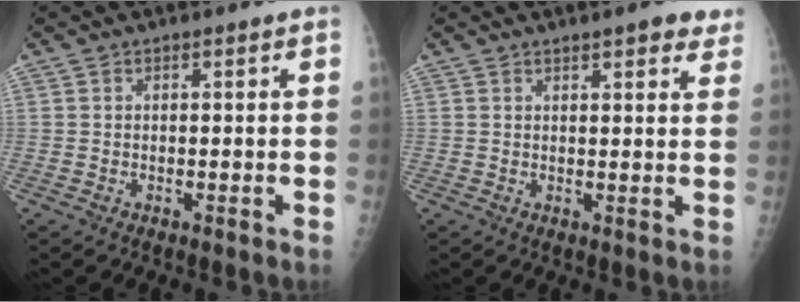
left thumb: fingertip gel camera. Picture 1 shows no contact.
{"total": 5.5, "force": [3.9, 1.5, 3.6], "torque": [-0.019, -0.009, 0.047]}